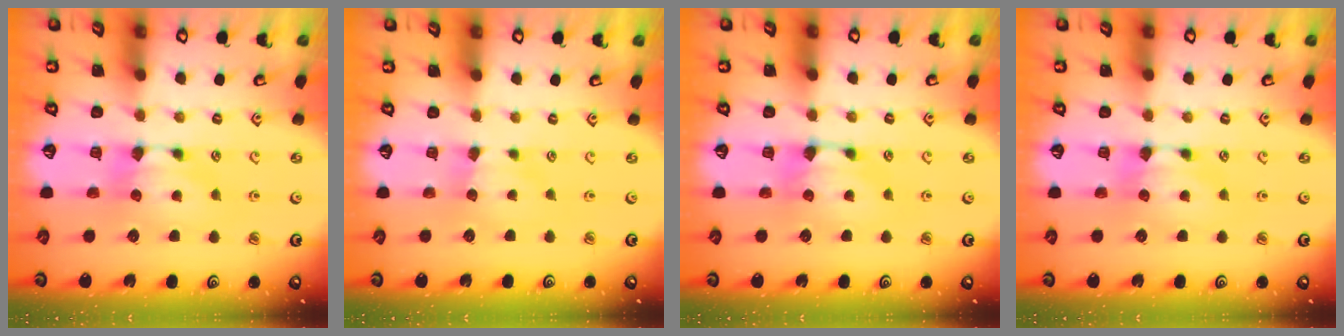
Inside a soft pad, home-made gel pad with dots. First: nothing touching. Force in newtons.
{"total": 1.4, "press": 1.4, "slide": 0.3}
{"total": 0.9, "press": 0.6, "slide": 0.6}
{"total": 0.0}